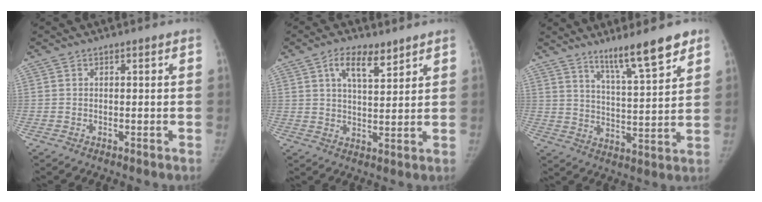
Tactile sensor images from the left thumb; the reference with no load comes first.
{"total": 7.3, "force": [4.4, 3.0, 5.0], "torque": [-0.069, -0.025, 0.074]}
{"total": 9.0, "force": [6.6, 1.1, 6.1], "torque": [-0.083, -0.046, 0.107]}